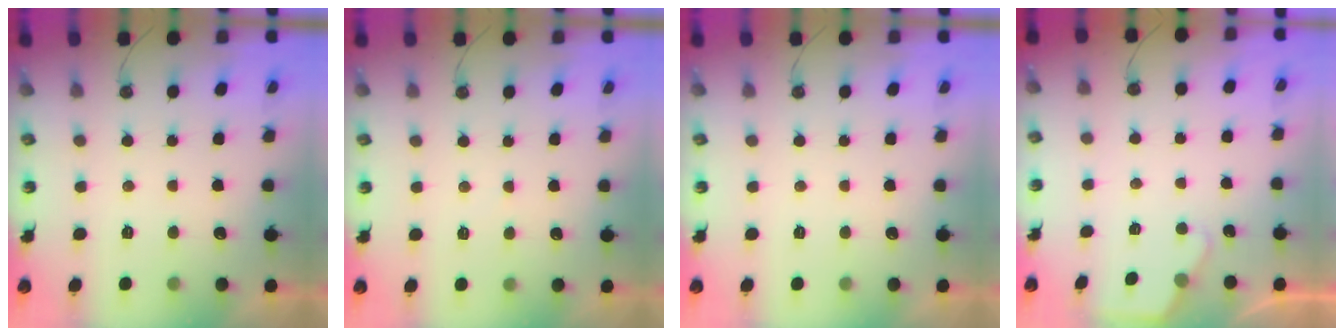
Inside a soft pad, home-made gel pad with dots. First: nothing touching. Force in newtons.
{"total": 2.9, "press": 2.9, "slide": 0.4}
{"total": 0.0}
{"total": 1.7, "press": 1.7, "slide": 0.3}